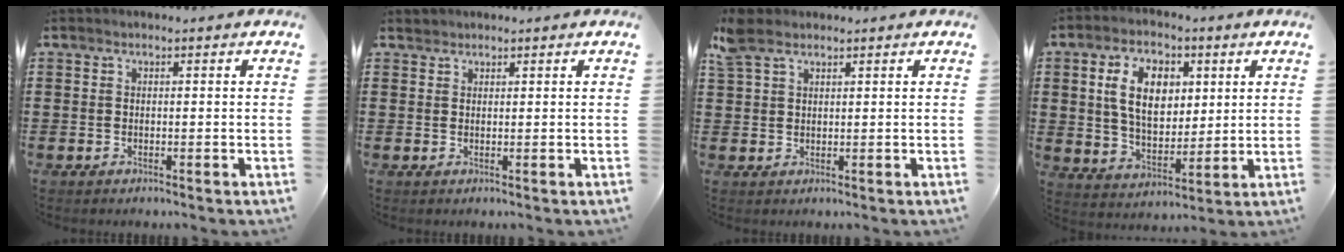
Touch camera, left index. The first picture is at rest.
{"total": 0.9, "force": [0.8, 0.4, 0.0], "torque": [-0.003, 0.002, 0.016]}
{"total": 3.3, "force": [2.2, 1.7, 1.7], "torque": [-0.049, 0.003, 0.040]}
{"total": 9.6, "force": [3.3, 6.0, 6.7], "torque": [-0.141, 0.012, 0.057]}